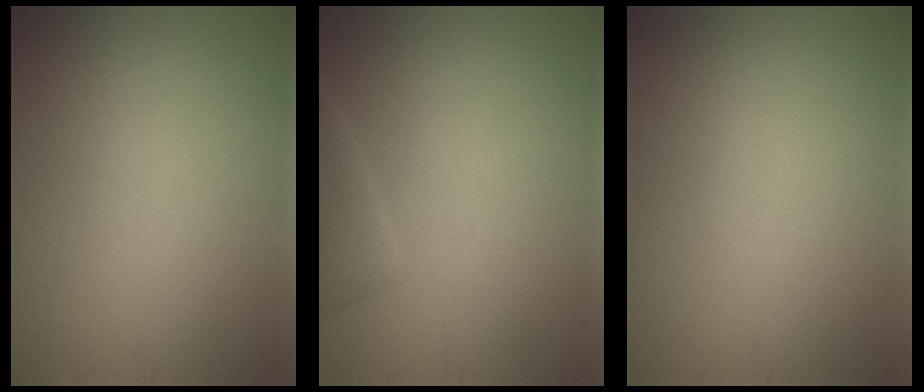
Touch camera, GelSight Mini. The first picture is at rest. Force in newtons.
{"total": 2.0, "press": 2.0, "slide": 0.2}
{"total": 0.0}